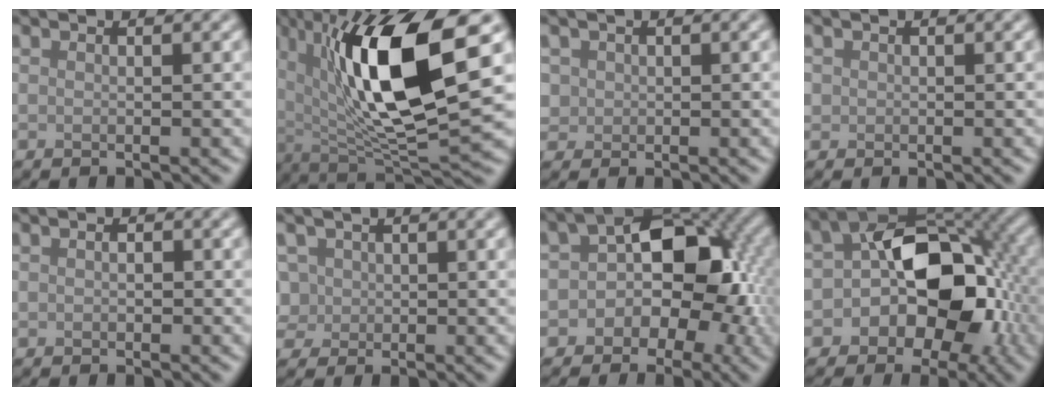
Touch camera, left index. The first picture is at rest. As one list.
[{"total": 13.0, "force": [3.4, 3.8, 12.0], "torque": [-0.206, -0.006, 0.065]}, {"total": 1.2, "force": [0.2, 1.1, 0.1], "torque": [0.004, -0.004, 0.008]}, {"total": 0.5, "force": [0.1, 0.5, 0.1], "torque": [0.004, 0.000, 0.000]}, {"total": 0.6, "force": [-0.1, 0.5, 0.4], "torque": [-0.005, -0.003, -0.003]}, {"total": 3.8, "force": [0.6, 3.5, 1.3], "torque": [-0.023, 0.024, 0.004]}, {"total": 8.2, "force": [-1.0, 5.7, 5.8], "torque": [-0.019, 0.019, -0.029]}, {"total": 11.4, "force": [-1.7, 7.7, 8.3], "torque": [-0.103, 0.005, -0.038]}]